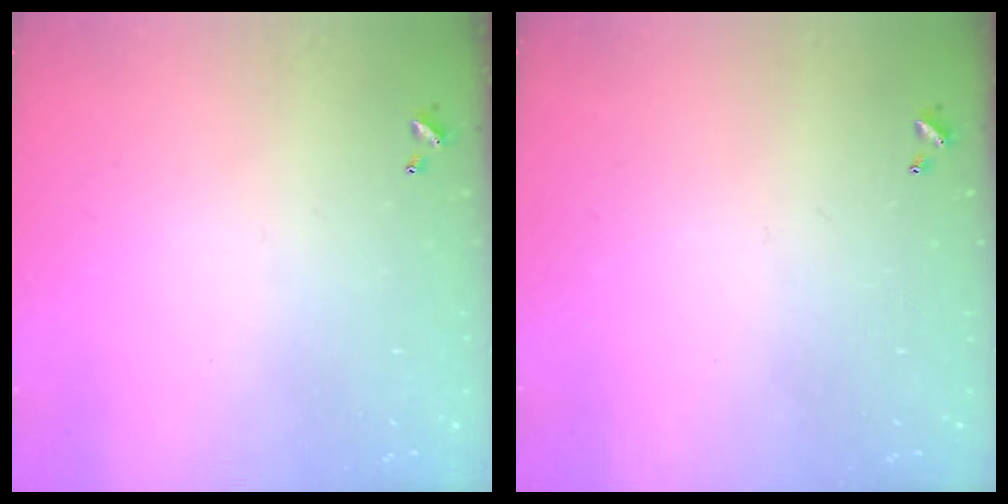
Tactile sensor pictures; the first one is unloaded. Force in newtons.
{"total": 0.0}